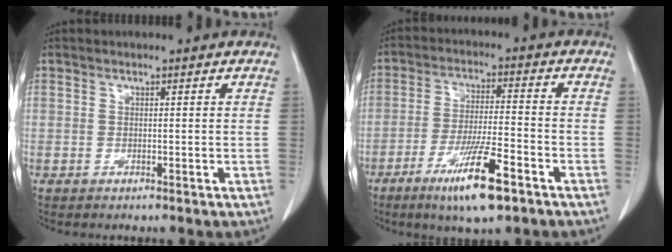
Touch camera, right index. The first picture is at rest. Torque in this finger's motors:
{"motor_torque": [1.30, -0.84, 0.31, 0.09]}